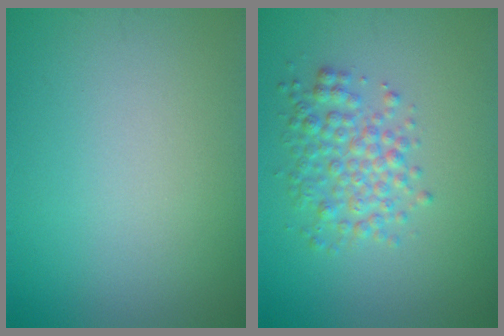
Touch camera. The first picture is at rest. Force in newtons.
{"total": 3.4, "press": 3.4, "slide": 0.0}